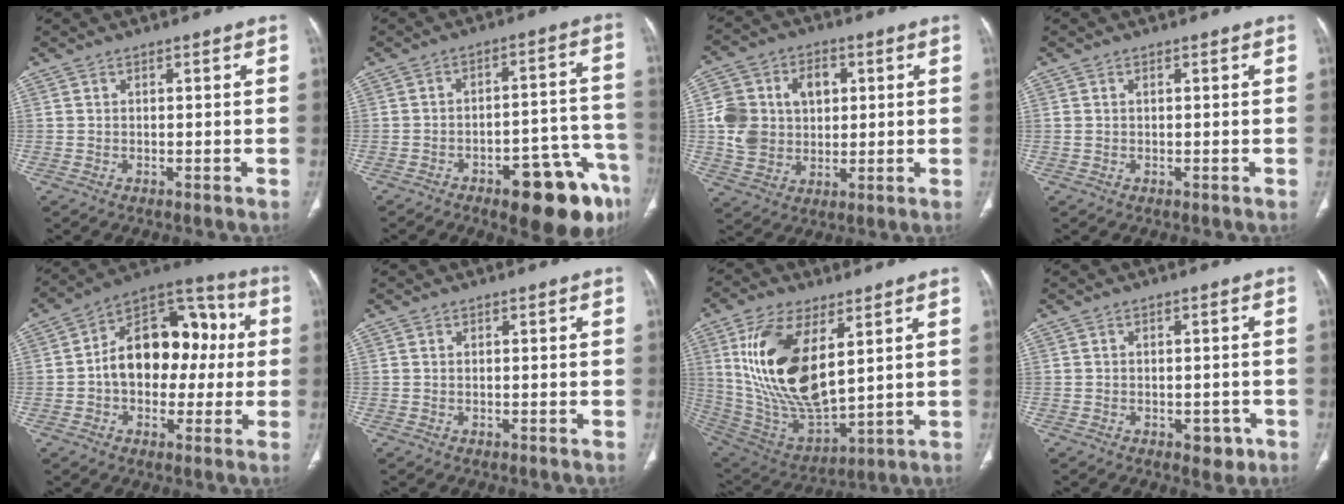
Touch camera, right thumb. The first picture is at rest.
{"total": 17.2, "force": [-10.1, 5.9, 12.5], "torque": [-0.096, 0.075, -0.131]}
{"total": 13.8, "force": [2.2, 11.1, 8.0], "torque": [-0.119, 0.010, 0.047]}
{"total": 0.8, "force": [0.2, 0.4, 0.6], "torque": [-0.019, 0.009, 0.010]}
{"total": 18.5, "force": [0.6, 12.4, 13.7], "torque": [-0.161, 0.049, 0.002]}
{"total": 0.0}
{"total": 21.3, "force": [6.6, 10.1, 17.6], "torque": [-0.332, -0.032, 0.139]}
{"total": 3.3, "force": [-1.5, 2.2, 2.0], "torque": [-0.006, 0.004, -0.015]}